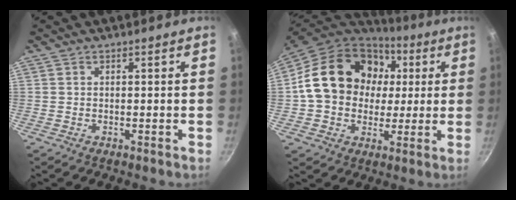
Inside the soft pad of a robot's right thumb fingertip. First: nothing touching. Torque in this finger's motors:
{"motor_torque": [1.00, 3.72, 1.15, -0.70, 0.44]}